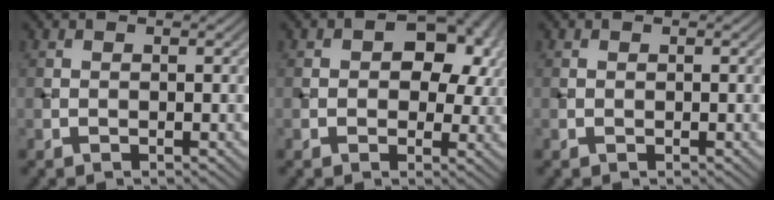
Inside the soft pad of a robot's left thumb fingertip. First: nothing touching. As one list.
[{"total": 8.3, "force": [1.7, 5.6, 6.0], "torque": [-0.067, 0.003, 0.016]}, {"total": 0.0}]